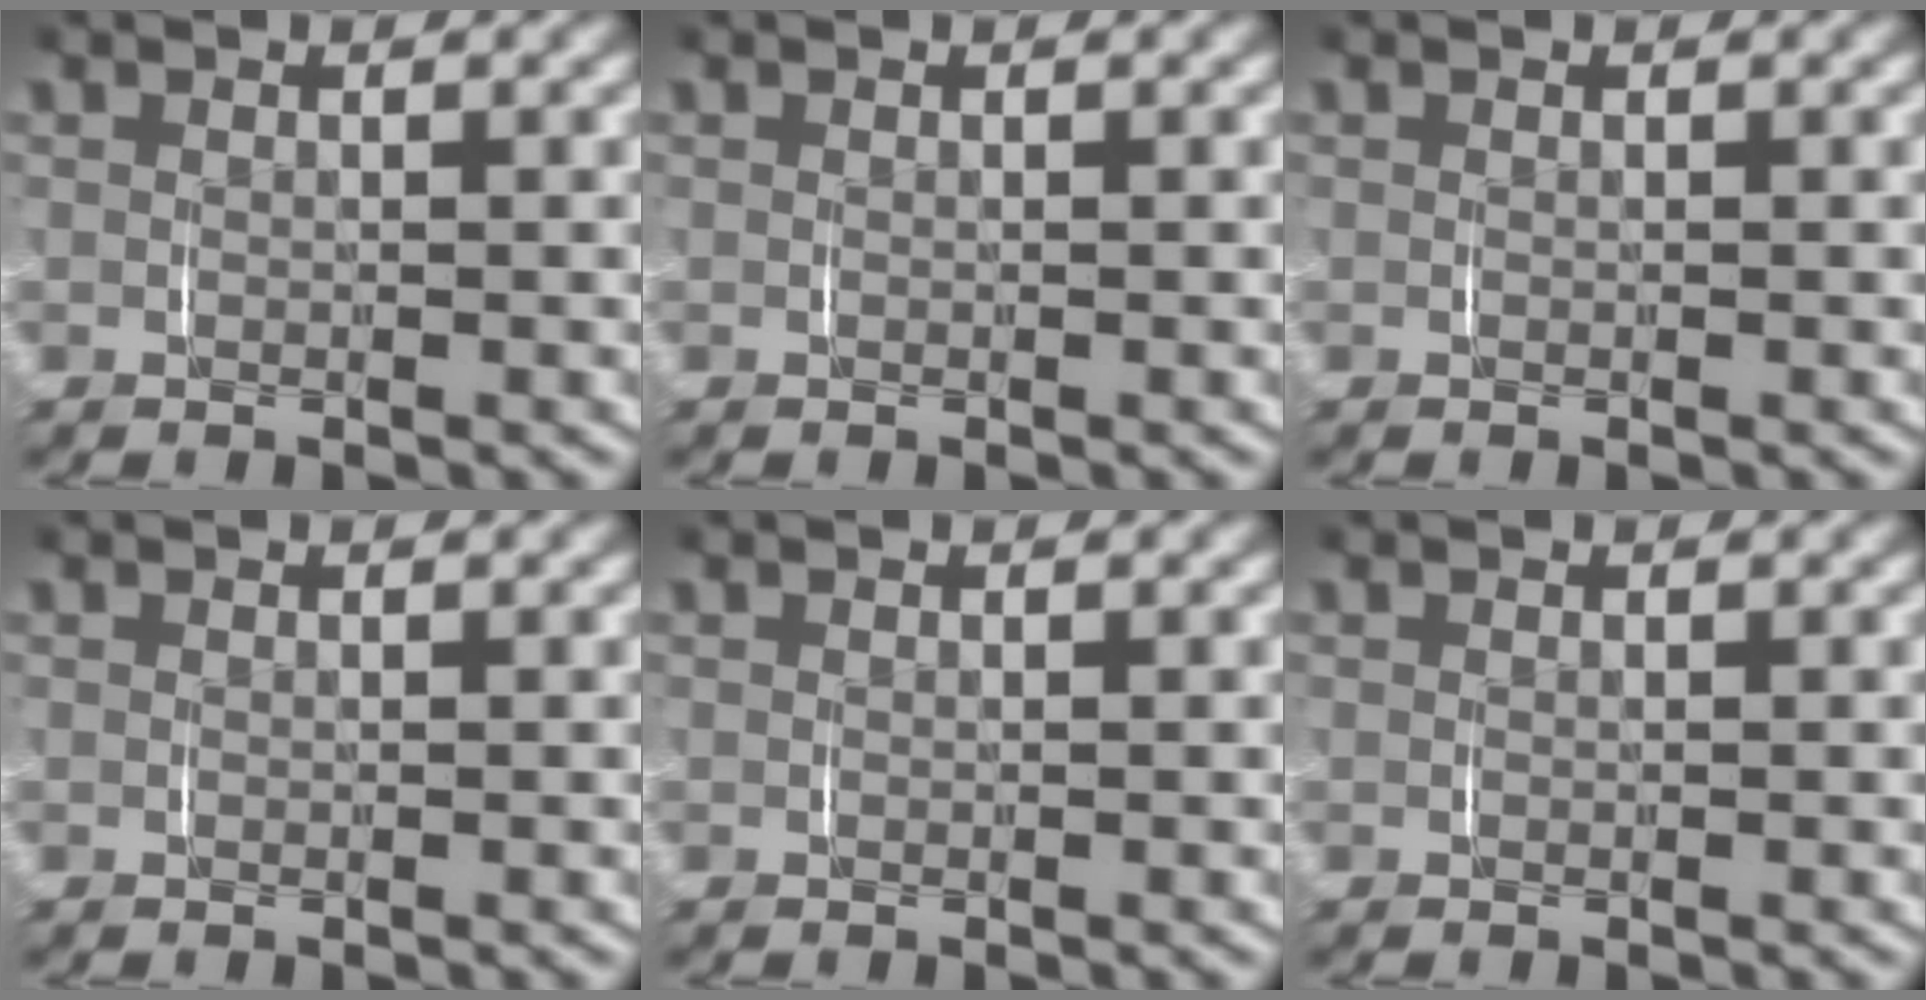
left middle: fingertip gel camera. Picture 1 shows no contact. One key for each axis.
{"total": 0.0}
{"total": 0.0}
{"total": 0.0}
{"total": 0.0}
{"total": 0.0}